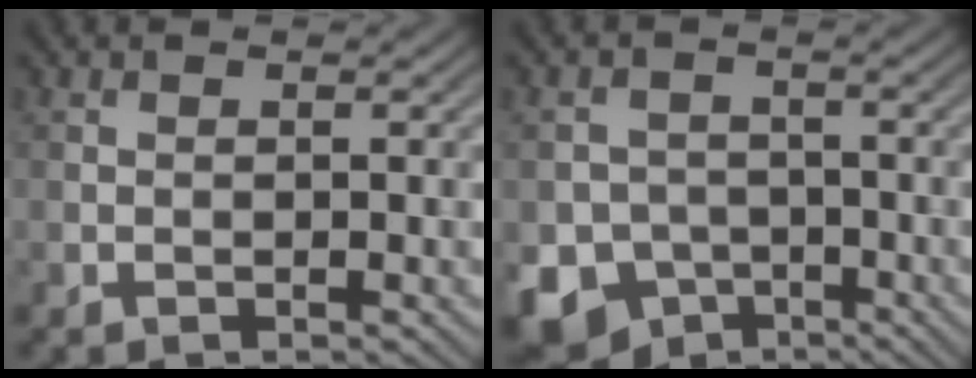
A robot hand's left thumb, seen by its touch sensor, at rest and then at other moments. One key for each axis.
{"total": 9.6, "fx": -5.2, "fy": 7.7, "fz": 2.6, "tx": -0.049, "ty": -0.033, "tz": -0.106}